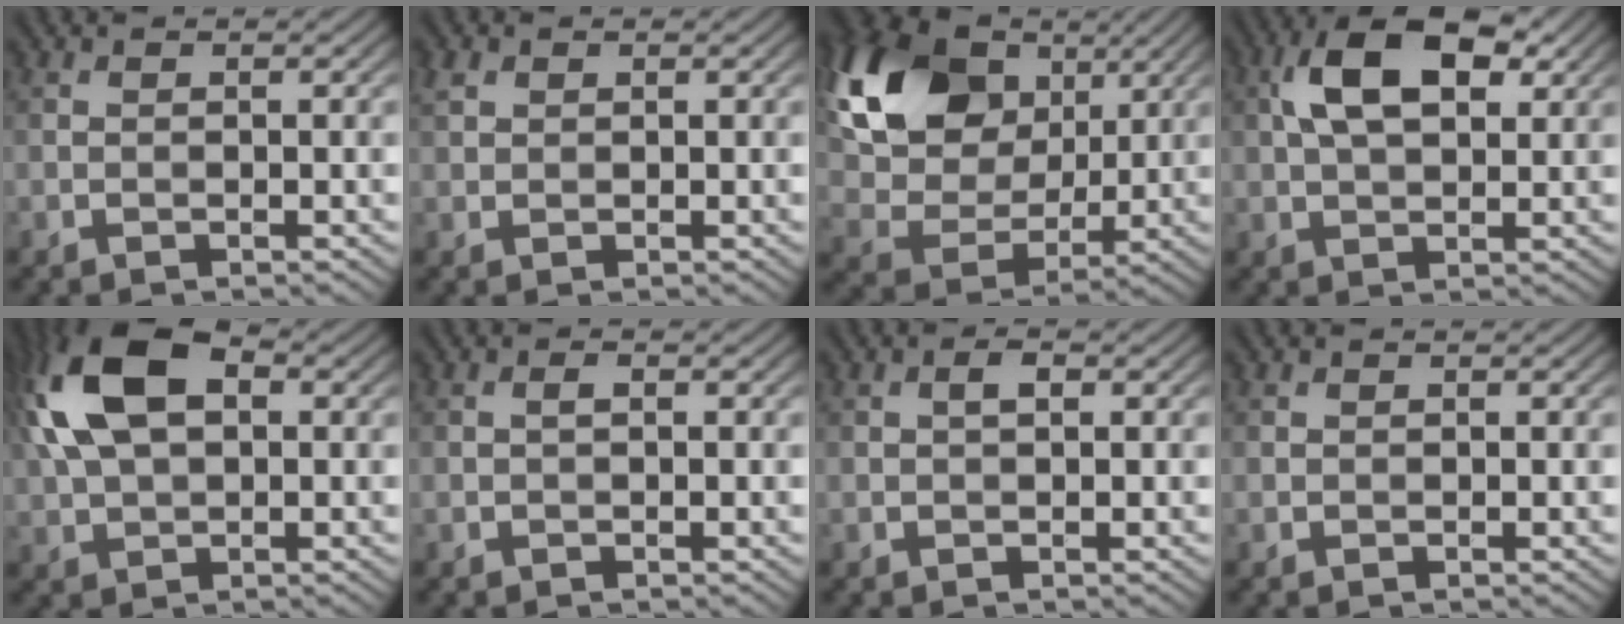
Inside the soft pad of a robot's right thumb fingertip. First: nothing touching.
{"total": 1.4, "force": [0.8, 1.0, 0.6], "torque": [-0.016, 0.005, 0.016]}
{"total": 18.6, "force": [7.7, 13.3, 10.6], "torque": [-0.281, 0.052, 0.162]}
{"total": 9.8, "force": [3.1, 5.2, 7.7], "torque": [-0.150, 0.018, 0.048]}
{"total": 12.5, "force": [3.1, 7.1, 9.8], "torque": [-0.224, 0.020, 0.050]}
{"total": 0.6, "force": [0.0, 0.2, 0.6], "torque": [-0.012, 0.003, -0.001]}
{"total": 1.1, "force": [0.3, 0.5, 1.0], "torque": [-0.018, 0.004, 0.003]}
{"total": 0.0}